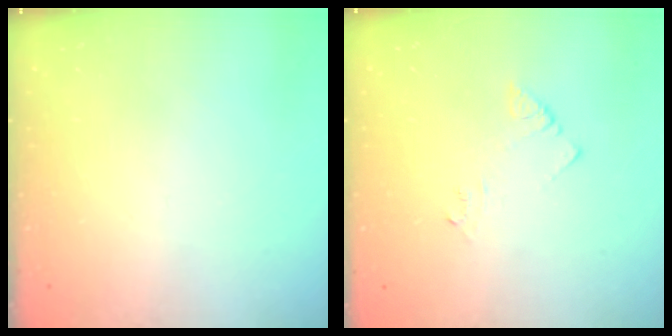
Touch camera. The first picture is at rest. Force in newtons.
{"total": 4.1, "press": 4.1, "slide": 0.4}